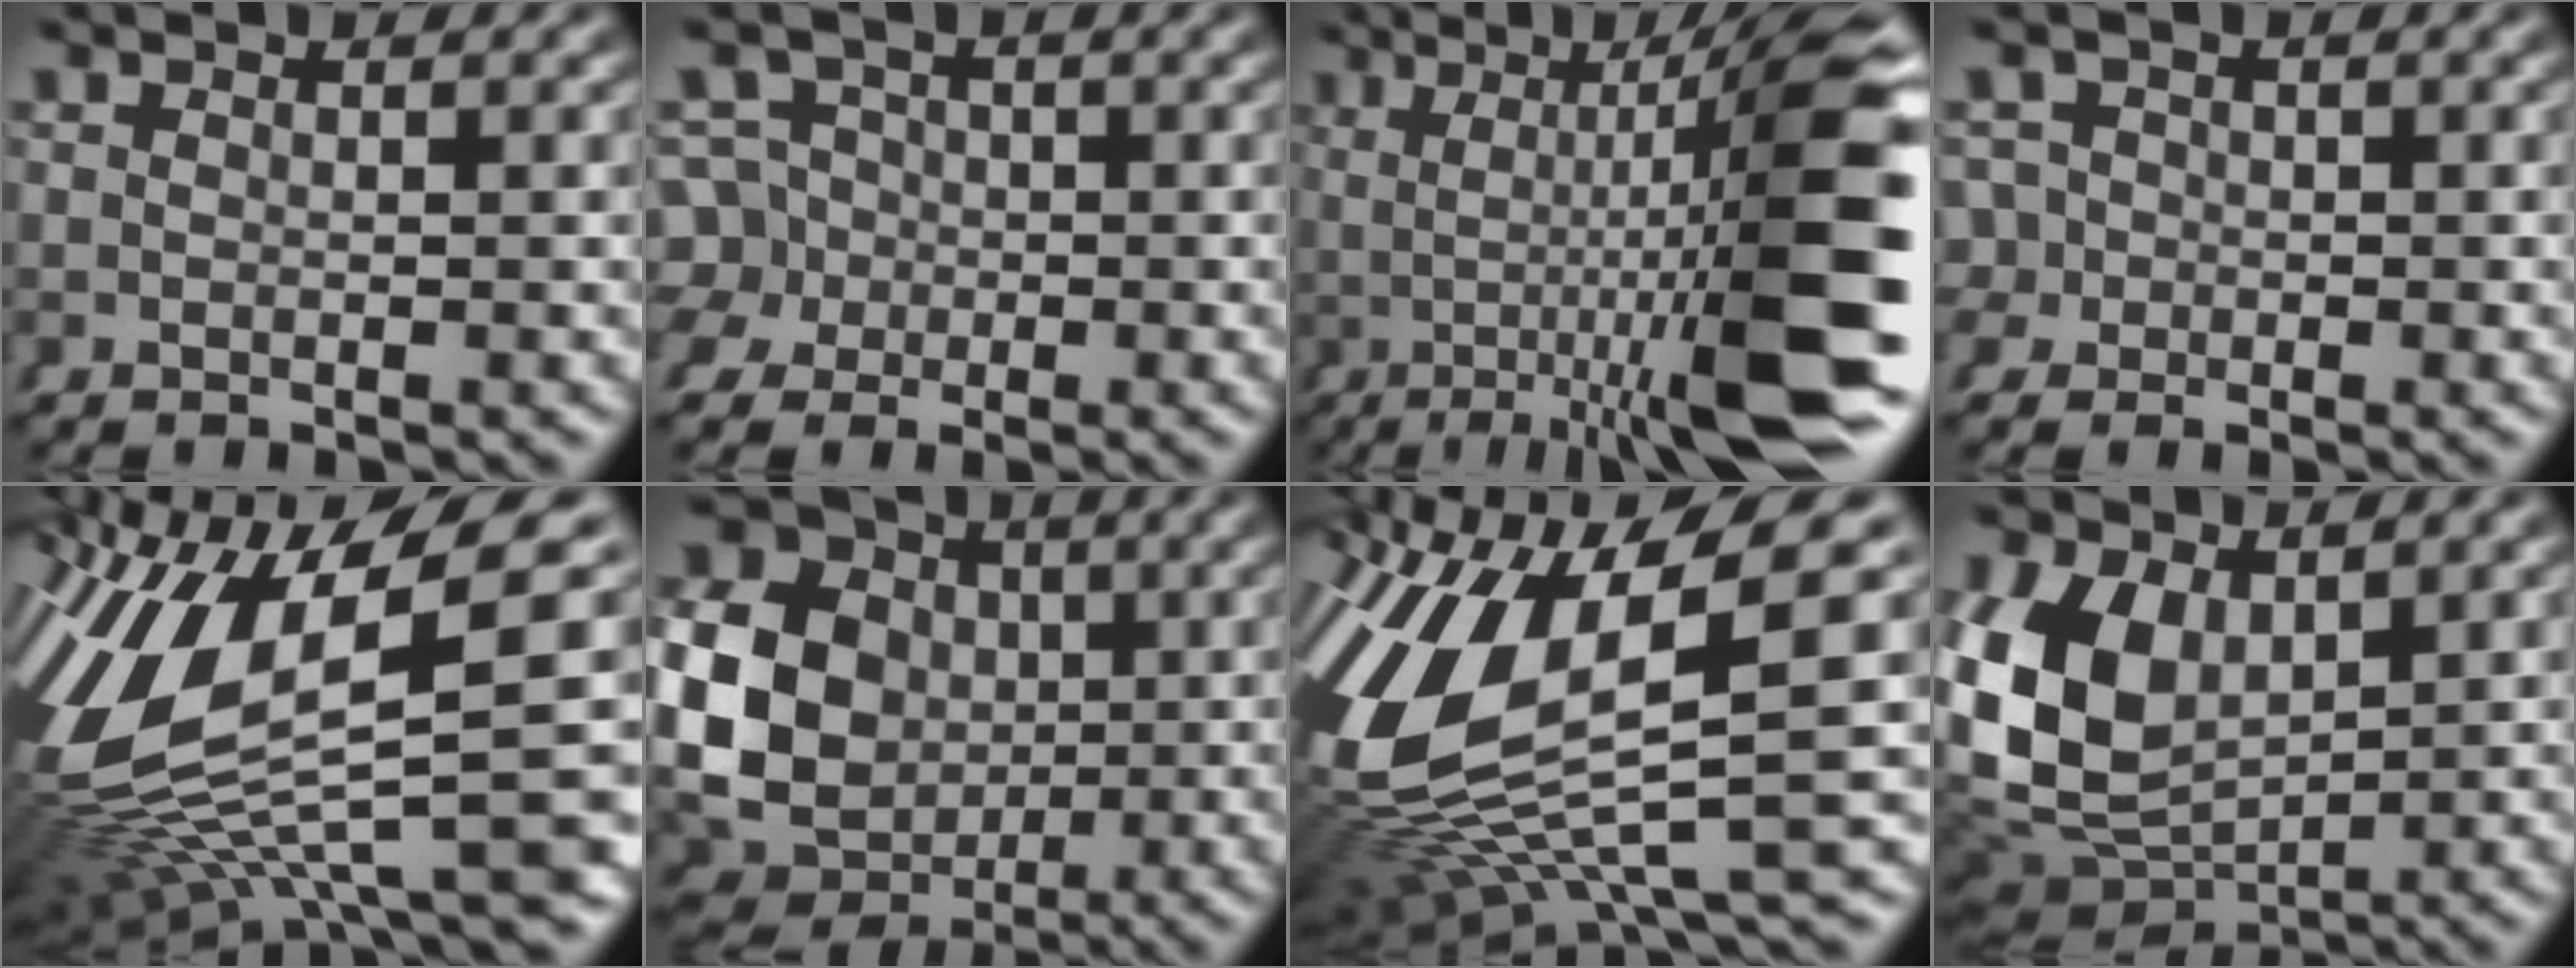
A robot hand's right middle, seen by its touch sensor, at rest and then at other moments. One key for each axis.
{"total": 6.7, "fx": -1.0, "fy": 6.4, "fz": 2.0, "tx": -0.035, "ty": -0.028, "tz": -0.015}
{"total": 14.7, "fx": 0.7, "fy": 3.9, "fz": 14.2, "tx": -0.165, "ty": -0.002, "tz": 0.020}
{"total": 2.5, "fx": -0.4, "fy": 2.4, "fz": 0.4, "tx": -0.005, "ty": -0.011, "tz": -0.007}
{"total": 16.5, "fx": 0.1, "fy": 9.0, "fz": 13.8, "tx": -0.255, "ty": -0.009, "tz": 0.008}
{"total": 18.4, "fx": 1.6, "fy": 16.0, "fz": 8.8, "tx": -0.191, "ty": -0.021, "tz": 0.014}
{"total": 14.0, "fx": 0.4, "fy": 8.0, "fz": 11.4, "tx": -0.235, "ty": -0.013, "tz": 0.012}
{"total": 10.3, "fx": 0.5, "fy": 7.8, "fz": 6.7, "tx": -0.153, "ty": -0.020, "tz": 0.021}